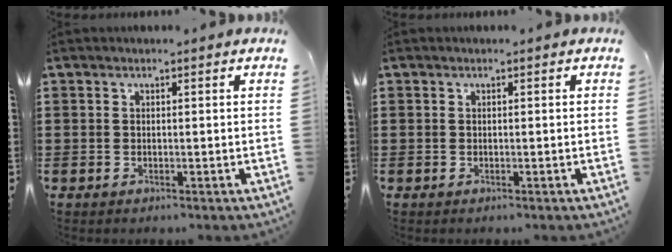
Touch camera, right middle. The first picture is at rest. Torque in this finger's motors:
{"motor_torque": [0.11, -0.06, -0.01, -0.01]}